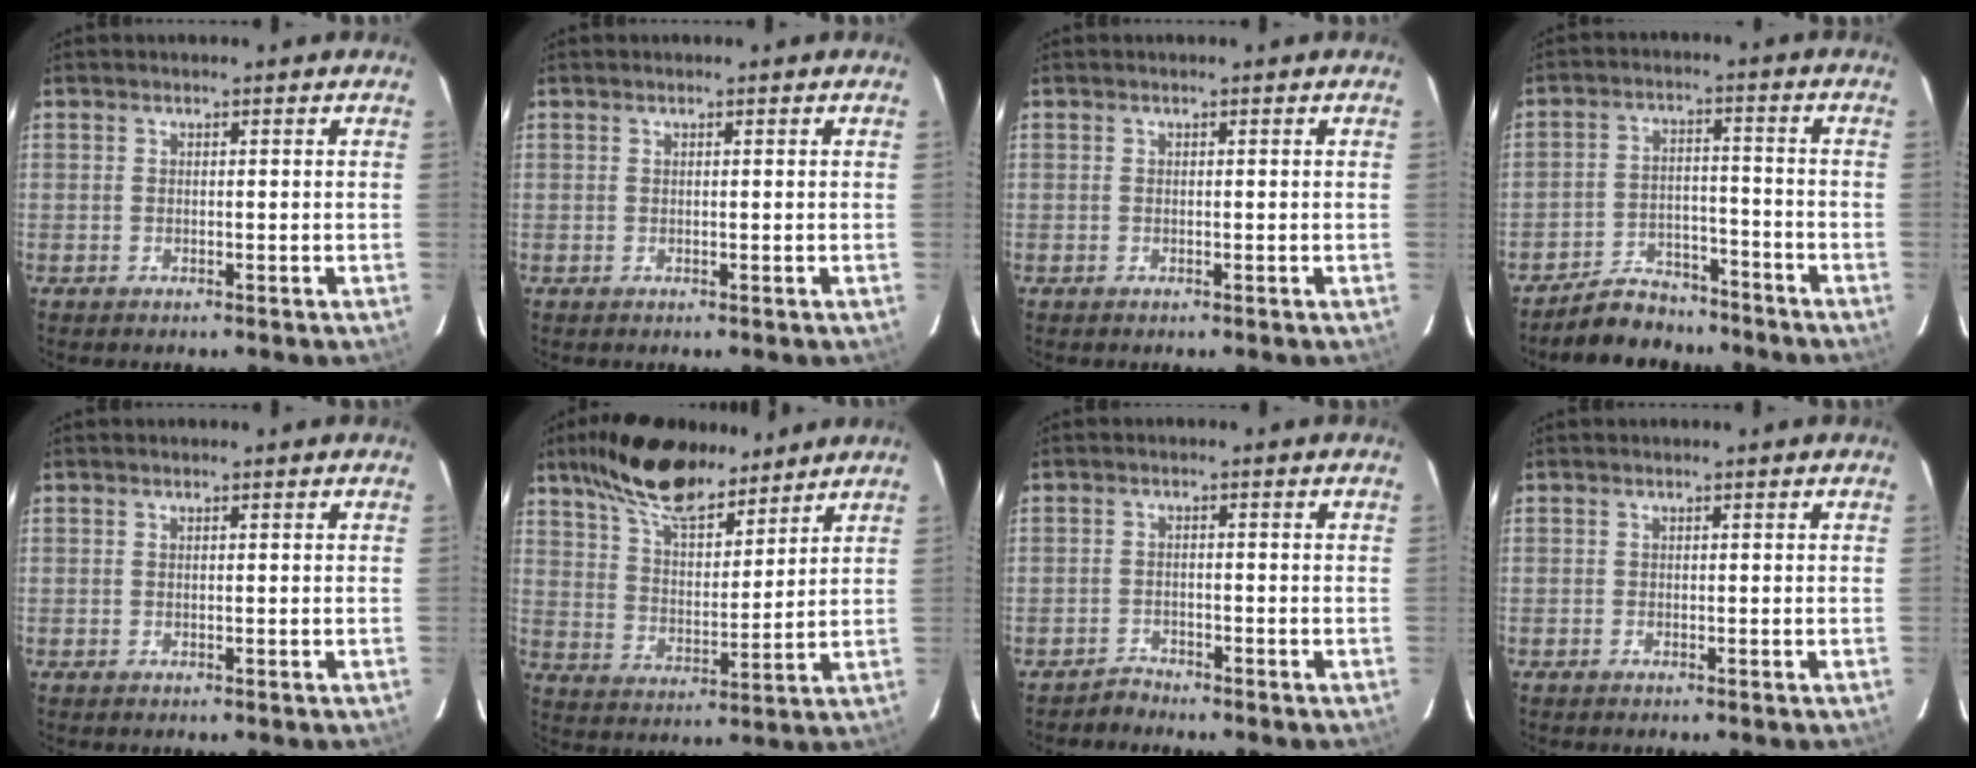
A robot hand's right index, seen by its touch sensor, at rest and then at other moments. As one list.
[{"total": 0.0}, {"total": 0.0}, {"total": 9.1, "force": [-8.0, 4.0, 1.9], "torque": [-0.061, 0.014, -0.116]}, {"total": 0.0}, {"total": 17.5, "force": [13.1, 6.5, 9.7], "torque": [-0.176, 0.030, 0.235]}, {"total": 1.9, "force": [-1.8, 0.5, -0.4], "torque": [0.005, 0.005, -0.034]}, {"total": 0.0}]